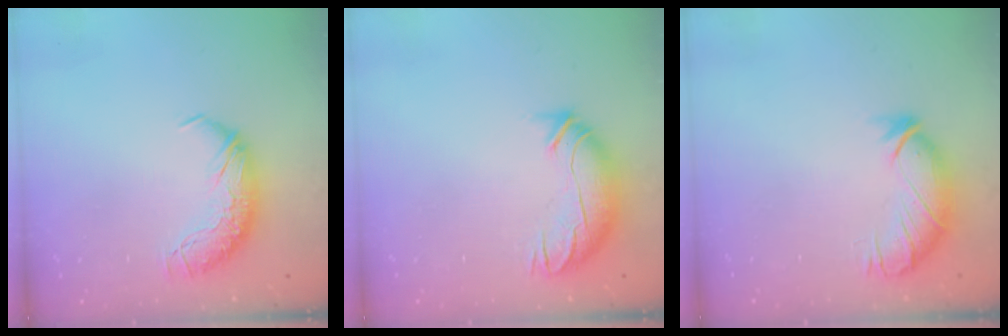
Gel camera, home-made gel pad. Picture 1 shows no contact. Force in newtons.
{"total": 3.5, "press": 2.2, "slide": 2.7}
{"total": 3.5, "press": 3.0, "slide": 1.7}